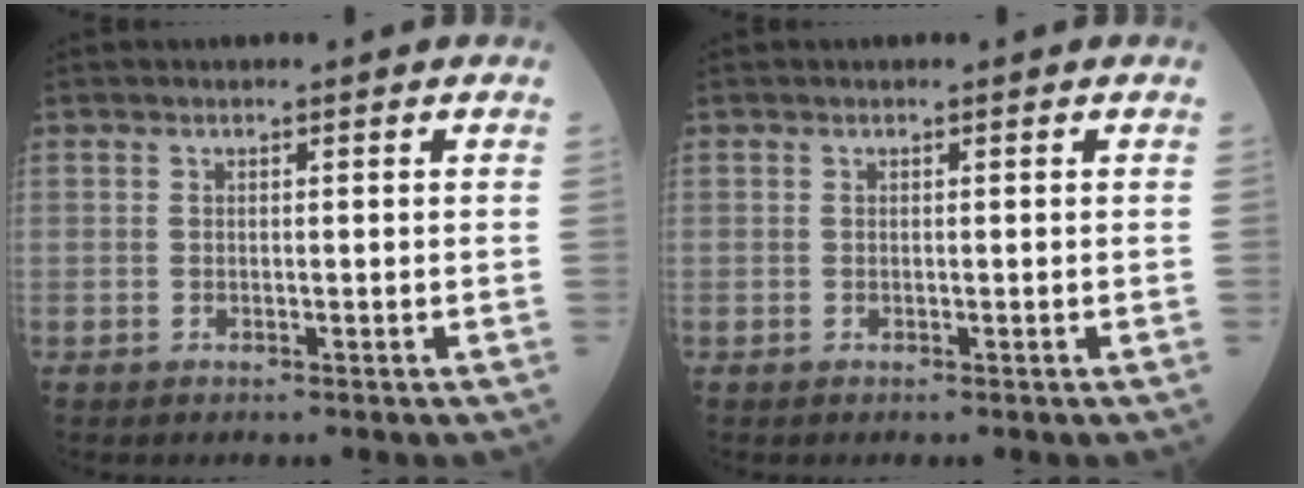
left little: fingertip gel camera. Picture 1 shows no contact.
{"total": 0.0}